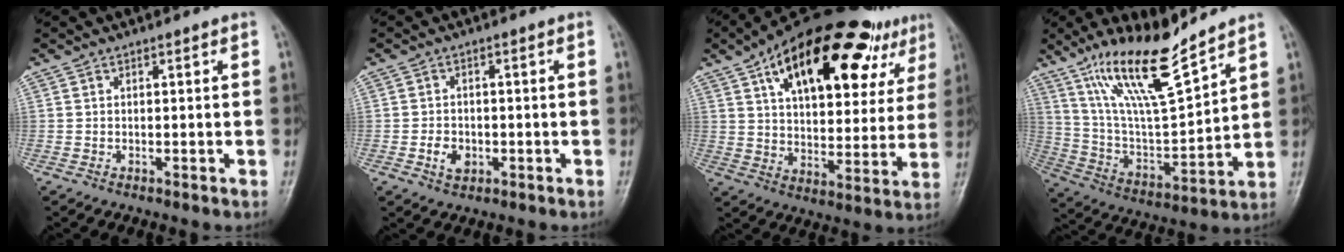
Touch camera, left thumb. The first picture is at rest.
{"total": 3.5, "force": [-1.1, 2.7, 2.0], "torque": [-0.026, 0.003, -0.017]}
{"total": 27.8, "force": [14.5, 12.8, 20.0], "torque": [-0.256, 0.003, 0.214]}
{"total": 17.1, "force": [12.4, 3.2, 11.3], "torque": [-0.192, -0.066, 0.241]}